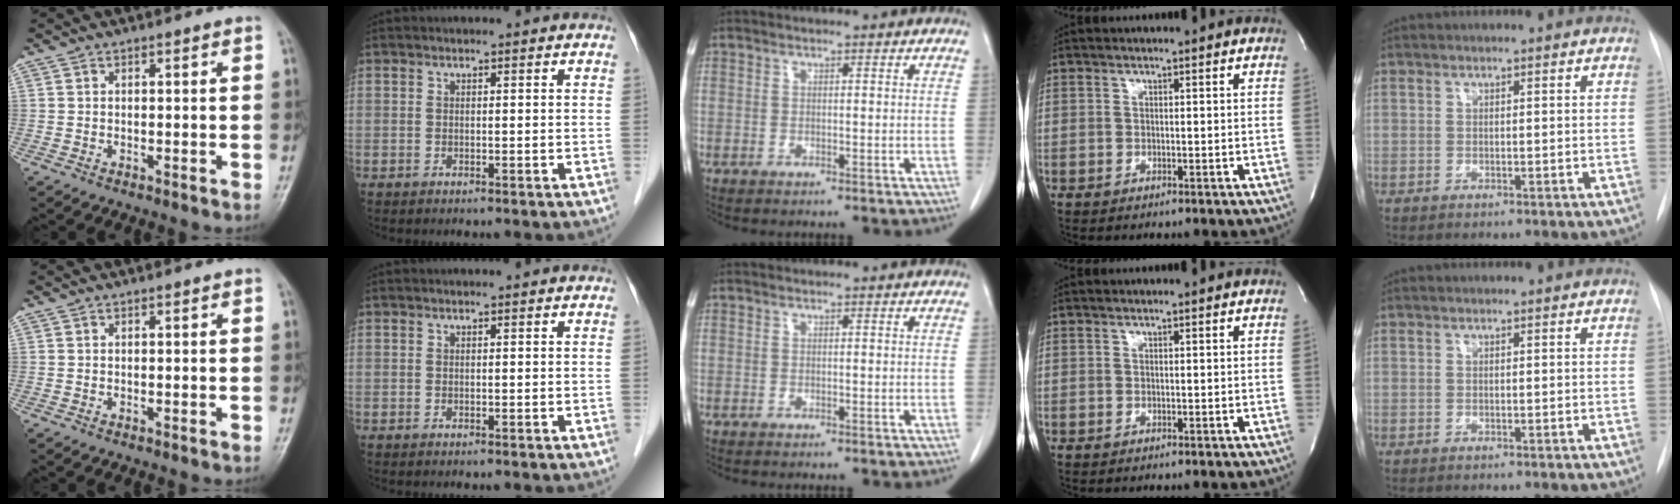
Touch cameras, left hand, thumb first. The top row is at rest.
{}